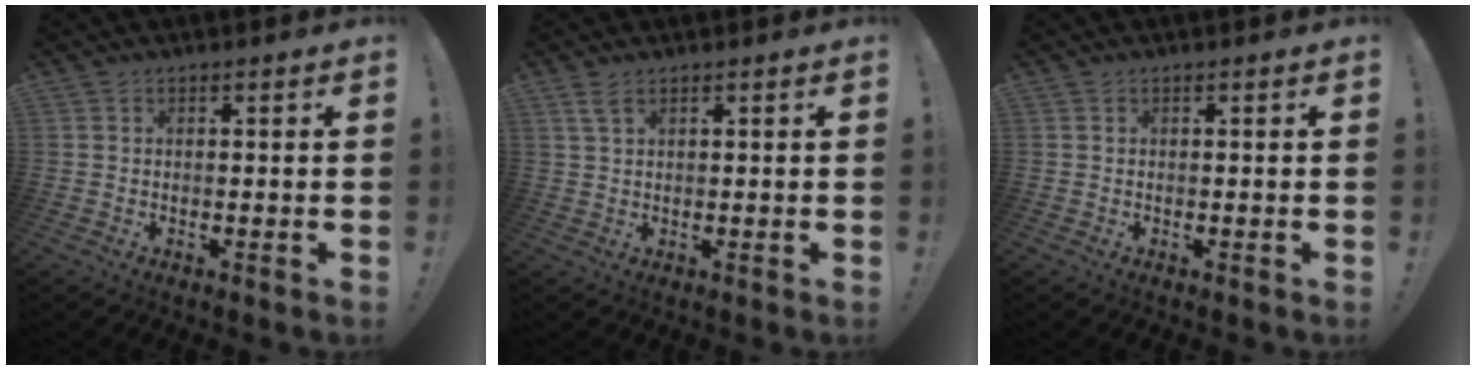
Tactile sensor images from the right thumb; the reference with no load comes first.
{"total": 3.2, "force": [2.0, 1.3, 2.2], "torque": [-0.037, -0.004, 0.036]}
{"total": 0.0}